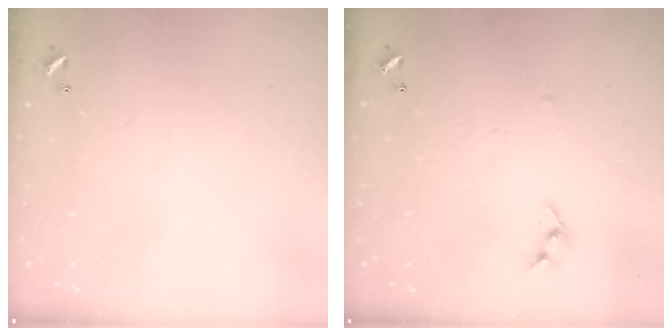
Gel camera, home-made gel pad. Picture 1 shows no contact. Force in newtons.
{"total": 4.7, "press": 4.7, "slide": 0.4}